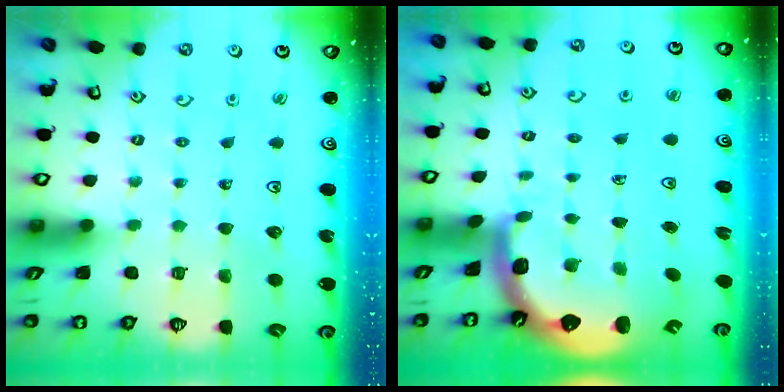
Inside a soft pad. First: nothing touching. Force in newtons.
{"total": 3.4, "press": 2.5, "slide": 2.3}